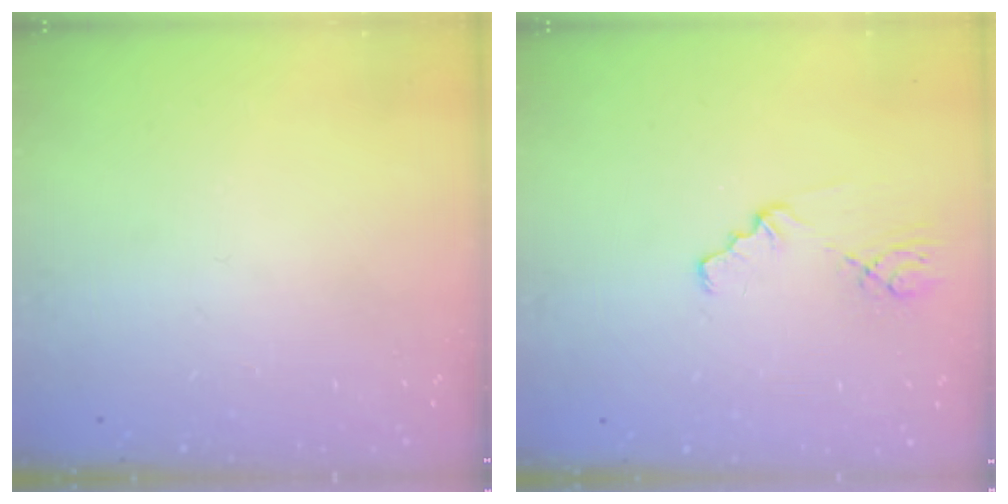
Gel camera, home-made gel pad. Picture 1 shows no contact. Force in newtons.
{"total": 1.1, "press": 1.0, "slide": 0.2}